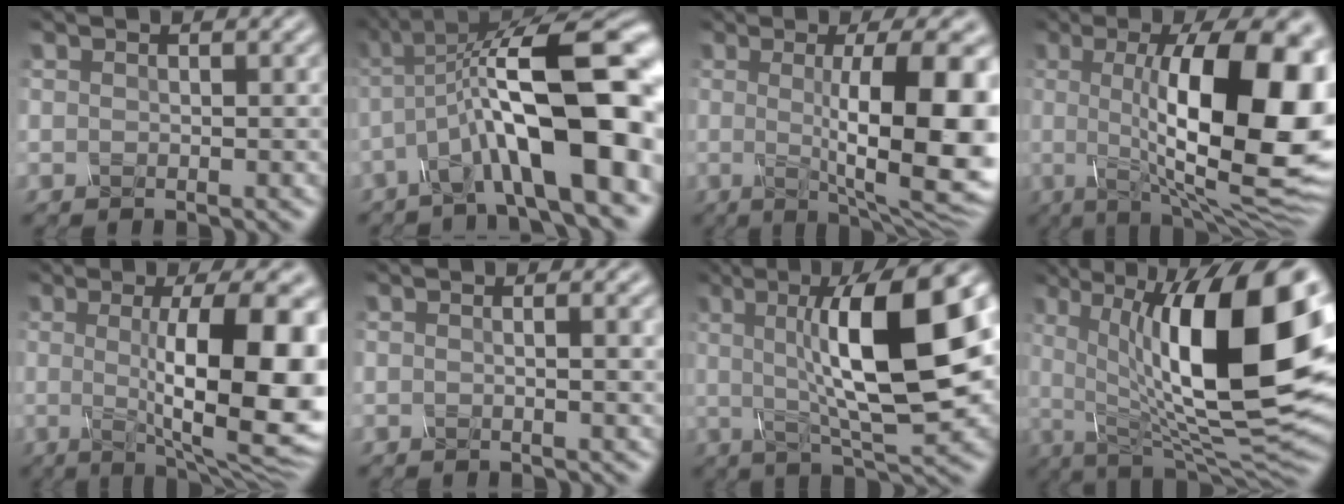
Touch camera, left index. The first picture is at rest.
{"total": 12.1, "force": [-2.6, 3.1, 11.4], "torque": [-0.182, 0.019, -0.047]}
{"total": 11.6, "force": [-0.1, 3.0, 11.2], "torque": [-0.143, -0.008, 0.000]}
{"total": 16.2, "force": [0.8, 4.8, 15.4], "torque": [-0.189, 0.007, 0.007]}
{"total": 12.8, "force": [0.0, 3.4, 12.3], "torque": [-0.158, -0.007, -0.001]}
{"total": 2.9, "force": [0.3, 1.1, 2.6], "torque": [-0.024, 0.006, -0.012]}
{"total": 13.3, "force": [1.9, 3.8, 12.6], "torque": [-0.171, 0.014, 0.024]}
{"total": 17.1, "force": [3.0, 6.2, 15.6], "torque": [-0.228, 0.002, 0.041]}